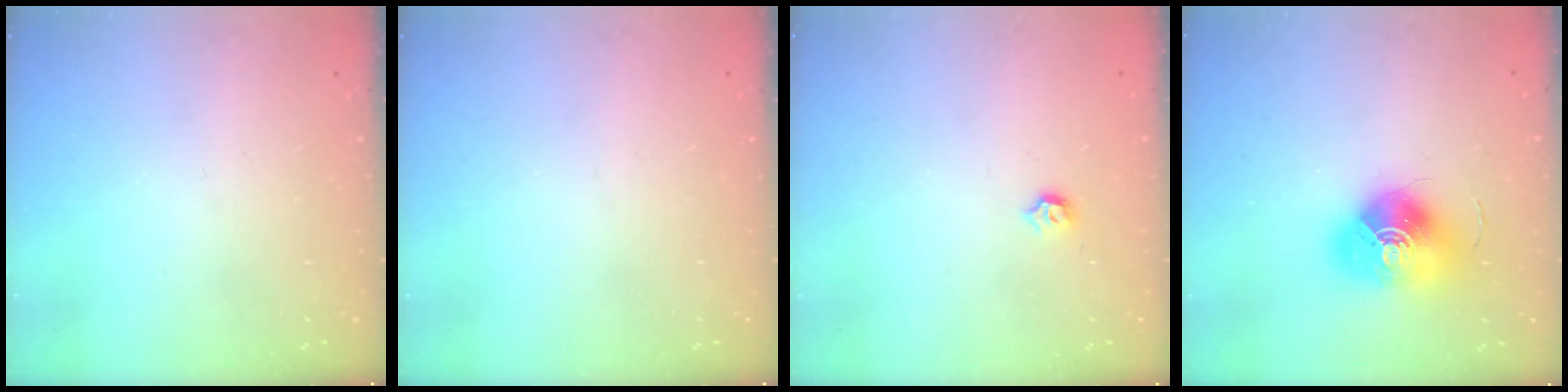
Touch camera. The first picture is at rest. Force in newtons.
{"total": 0.0}
{"total": 3.7, "press": 3.6, "slide": 0.6}
{"total": 17.5, "press": 17.5, "slide": 0.4}